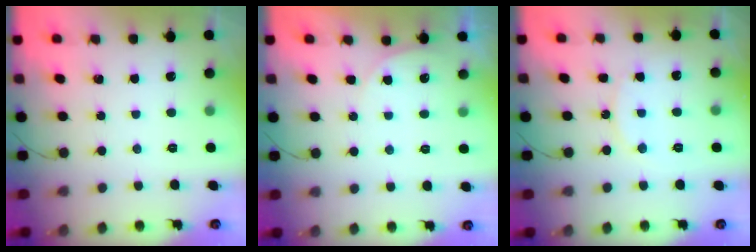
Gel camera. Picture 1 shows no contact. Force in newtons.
{"total": 3.6, "press": 3.6, "slide": 0.5}
{"total": 9.9, "press": 9.9, "slide": 0.7}